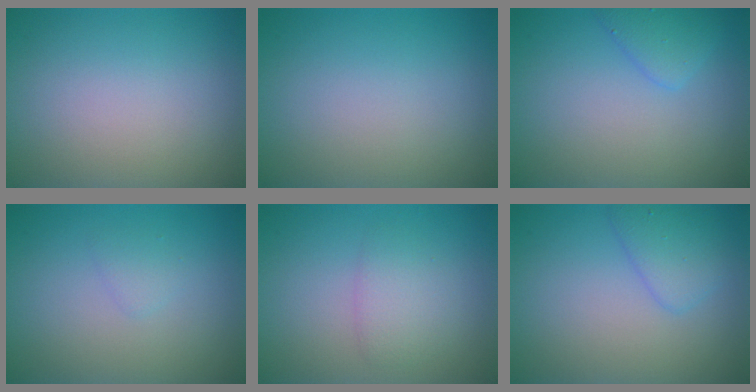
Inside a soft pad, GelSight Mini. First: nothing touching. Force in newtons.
{"total": 0.0}
{"total": 2.0, "press": 2.0, "slide": 0.0}
{"total": 0.8, "press": 0.8, "slide": 0.1}
{"total": 2.1, "press": 2.1, "slide": 0.1}
{"total": 2.4, "press": 2.4, "slide": 0.2}